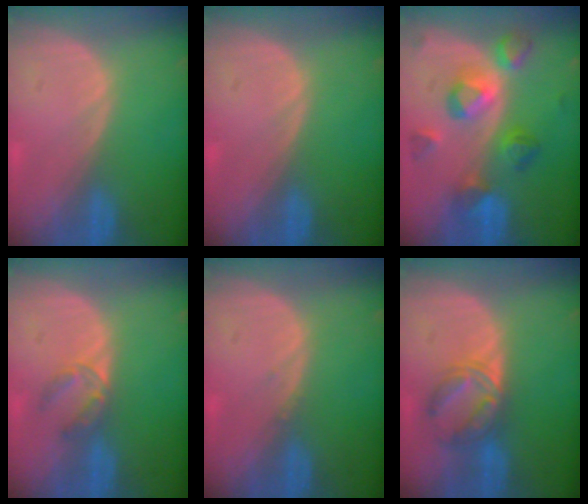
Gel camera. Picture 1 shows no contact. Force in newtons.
{"total": 0.0}
{"total": 8.1, "press": 8.1, "slide": 0.3}
{"total": 3.4, "press": 3.2, "slide": 1.0}
{"total": 0.5, "press": 0.5, "slide": 0.2}
{"total": 5.8, "press": 5.7, "slide": 0.9}